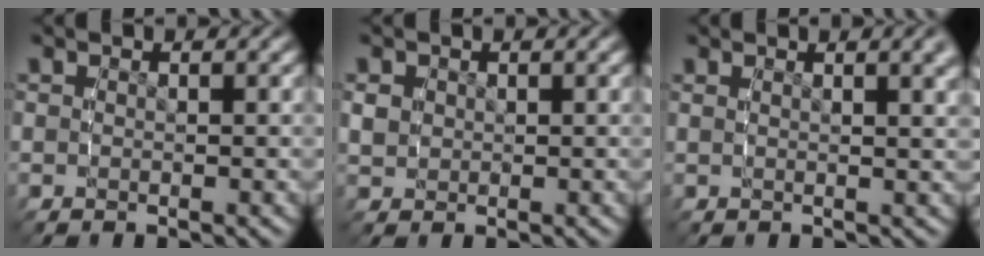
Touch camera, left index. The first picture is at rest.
{"total": 1.5, "force": [0.3, 1.3, 0.7], "torque": [-0.021, -0.006, 0.017]}
{"total": 2.8, "force": [1.6, 0.1, 2.3], "torque": [-0.025, 0.009, 0.025]}